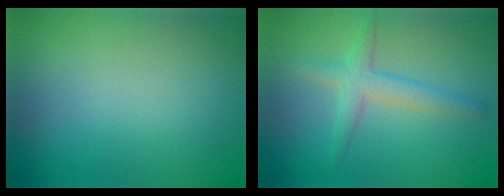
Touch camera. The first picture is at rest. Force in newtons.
{"total": 2.8, "press": 2.8, "slide": 0.1}